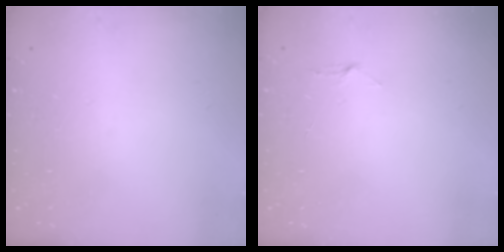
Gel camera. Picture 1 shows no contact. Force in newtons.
{"total": 2.9, "press": 2.9, "slide": 0.3}